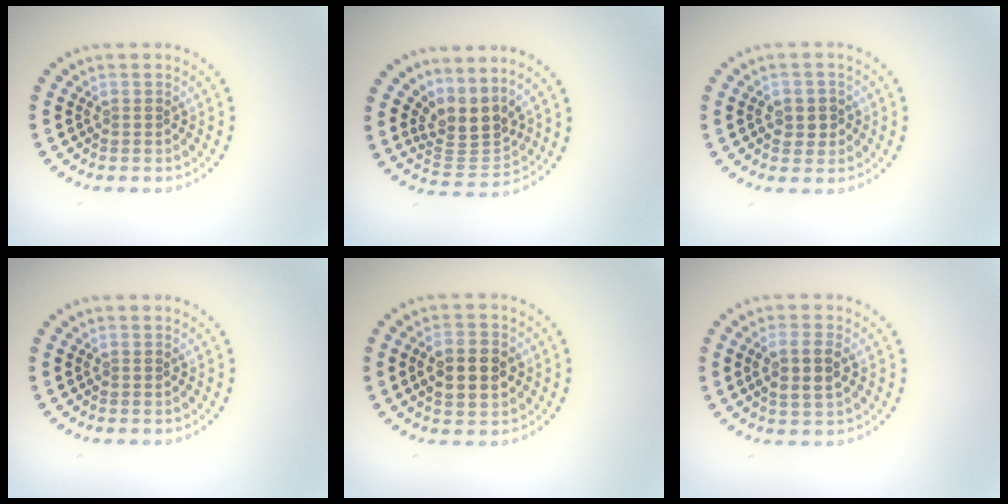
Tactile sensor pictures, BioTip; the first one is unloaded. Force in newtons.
{"total": 3.4, "press": 2.6, "slide": 2.2}
{"total": 1.9, "press": 1.8, "slide": 0.2}
{"total": 0.0}
{"total": 4.6, "press": 4.6, "slide": 0.2}
{"total": 2.8, "press": 2.7, "slide": 0.8}